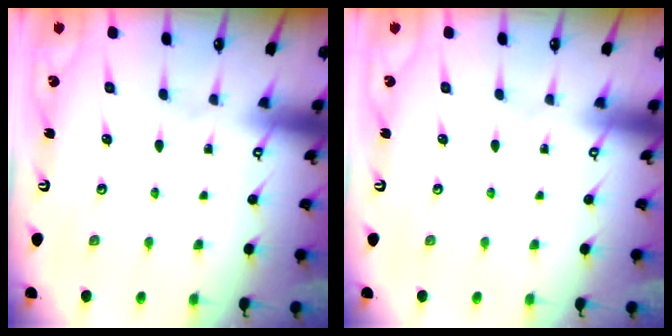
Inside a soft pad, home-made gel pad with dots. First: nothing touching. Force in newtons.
{"total": 0.0}